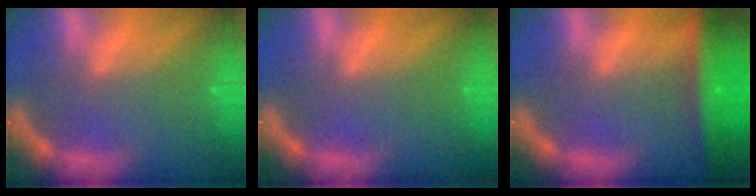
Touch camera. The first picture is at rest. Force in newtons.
{"total": 0.0}
{"total": 6.9}